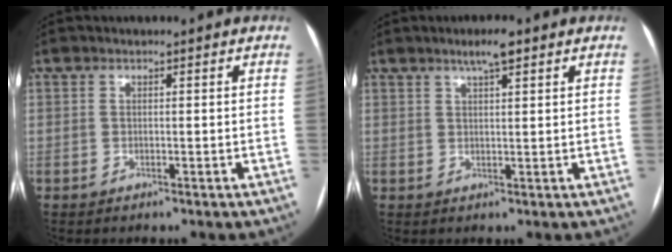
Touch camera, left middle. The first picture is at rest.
{"total": 3.4, "force": [2.2, 0.4, 2.5], "torque": [-0.048, 0.006, 0.037]}